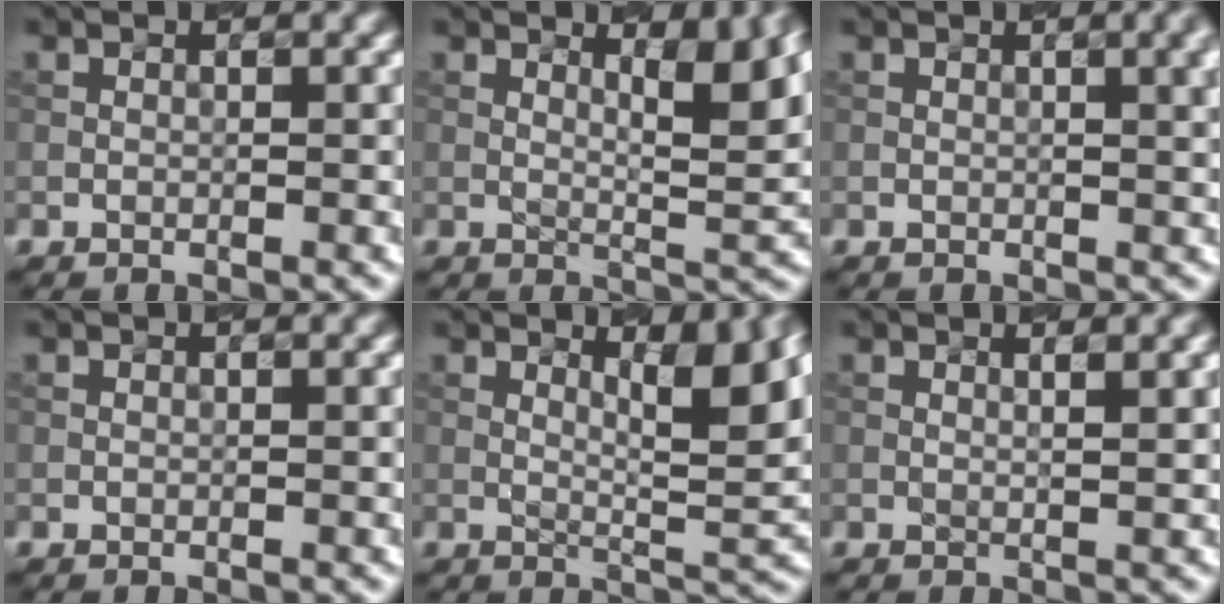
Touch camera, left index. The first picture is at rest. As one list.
[{"total": 5.2, "force": [2.1, 1.3, 4.5], "torque": [-0.059, -0.004, 0.034]}, {"total": 3.4, "force": [1.0, 1.2, 3.0], "torque": [-0.029, 0.006, 0.014]}, {"total": 0.0}, {"total": 5.8, "force": [2.2, 1.3, 5.2], "torque": [-0.071, -0.007, 0.038]}, {"total": 1.9, "force": [1.0, 0.6, 1.6], "torque": [-0.018, -0.002, 0.004]}]